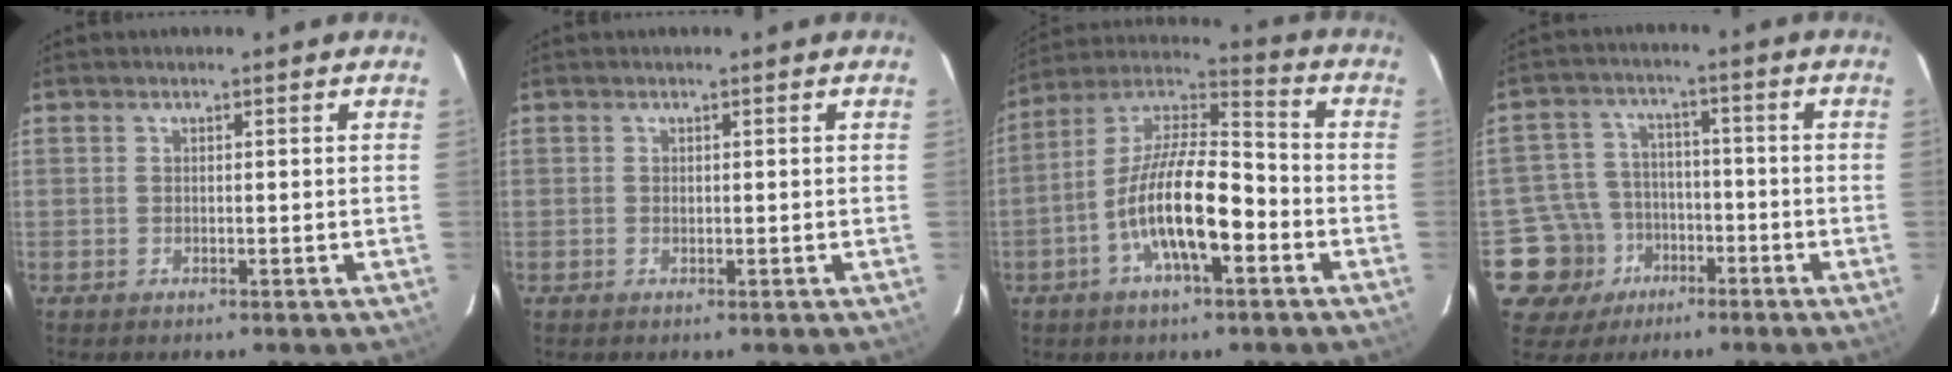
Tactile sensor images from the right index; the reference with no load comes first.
{"total": 0.0}
{"total": 15.3, "force": [-5.6, 4.8, 13.4], "torque": [-0.255, 0.002, -0.108]}
{"total": 9.8, "force": [-4.7, 8.6, 0.6], "torque": [-0.041, 0.031, -0.068]}